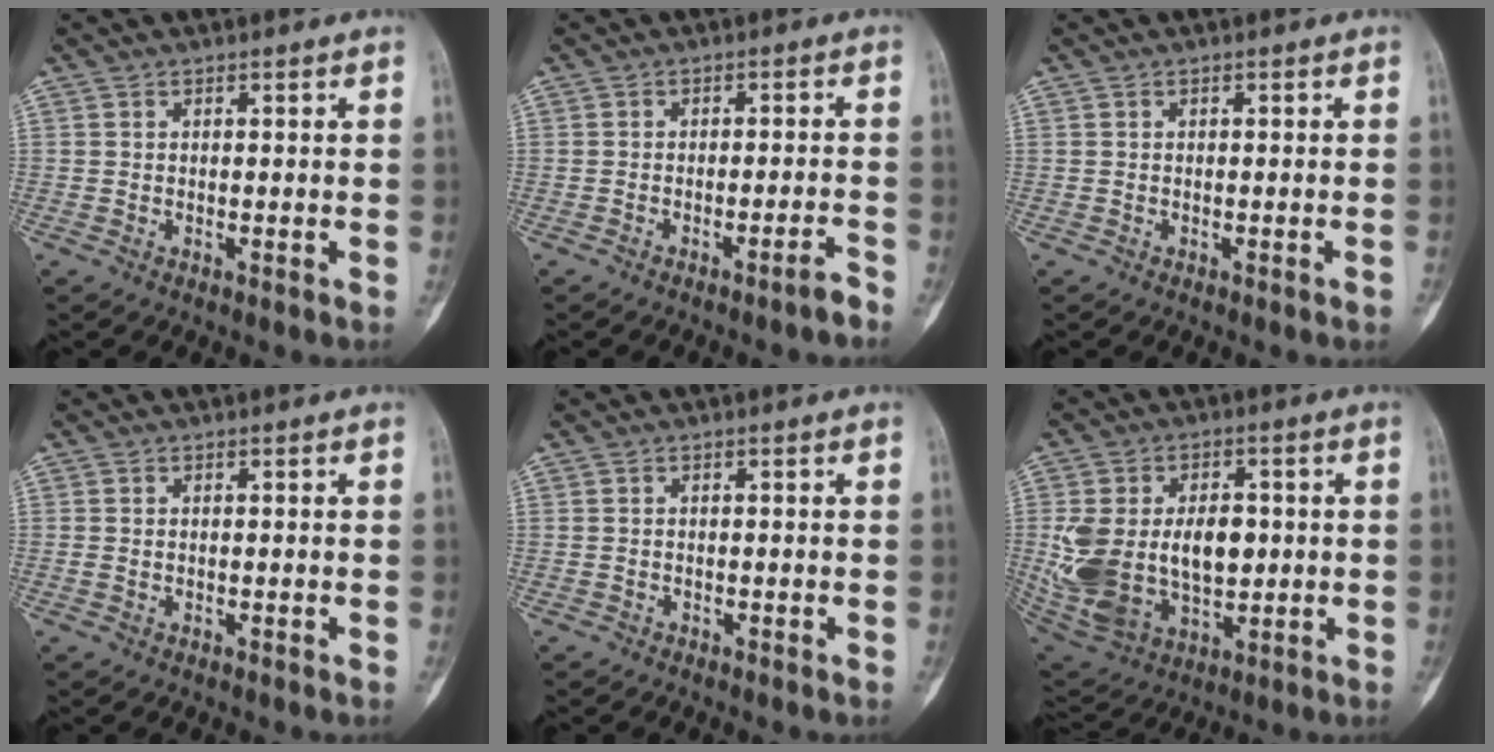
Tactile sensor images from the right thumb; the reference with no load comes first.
{"total": 2.8, "force": [-2.2, -0.1, 1.7], "torque": [-0.027, 0.020, -0.032]}
{"total": 0.8, "force": [-0.5, 0.0, 0.6], "torque": [-0.010, 0.004, -0.005]}
{"total": 0.8, "force": [0.0, 0.6, 0.5], "torque": [-0.015, 0.005, 0.004]}
{"total": 0.0}
{"total": 19.8, "force": [0.6, 12.7, 15.2], "torque": [-0.287, -0.005, 0.037]}